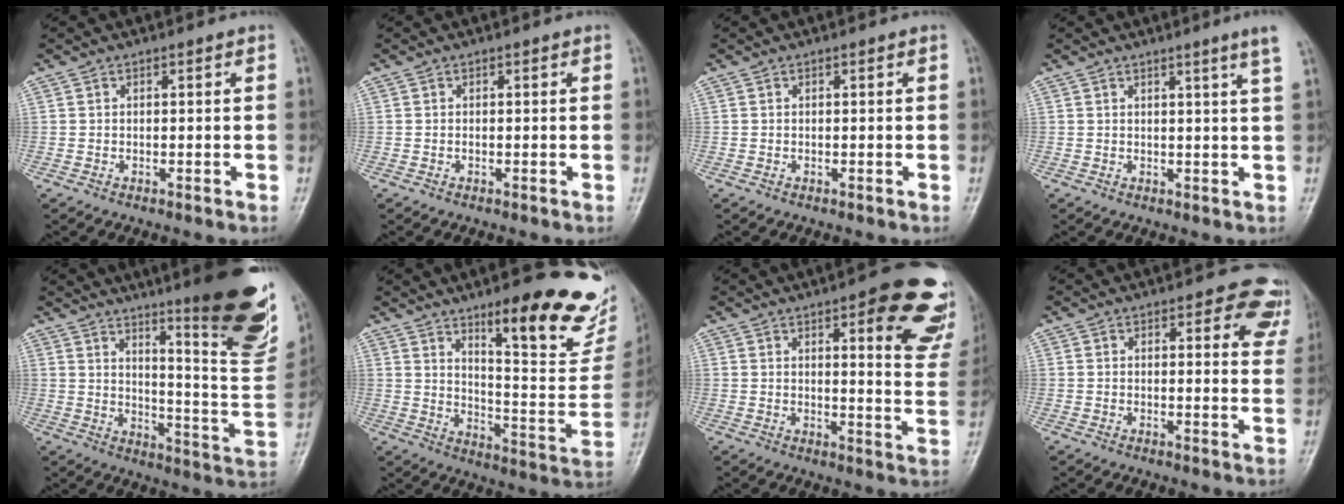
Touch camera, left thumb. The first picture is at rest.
{"total": 0.0}
{"total": 0.0}
{"total": 4.1, "force": [2.7, -1.0, 3.0], "torque": [-0.041, -0.015, 0.034]}
{"total": 24.0, "force": [14.2, 4.0, 18.9], "torque": [-0.226, -0.084, 0.200]}
{"total": 23.9, "force": [15.4, 5.9, 17.3], "torque": [-0.189, -0.093, 0.220]}
{"total": 18.0, "force": [9.0, 5.4, 14.6], "torque": [-0.131, -0.042, 0.102]}
{"total": 8.0, "force": [5.4, 3.7, 4.5], "torque": [-0.009, -0.028, 0.042]}